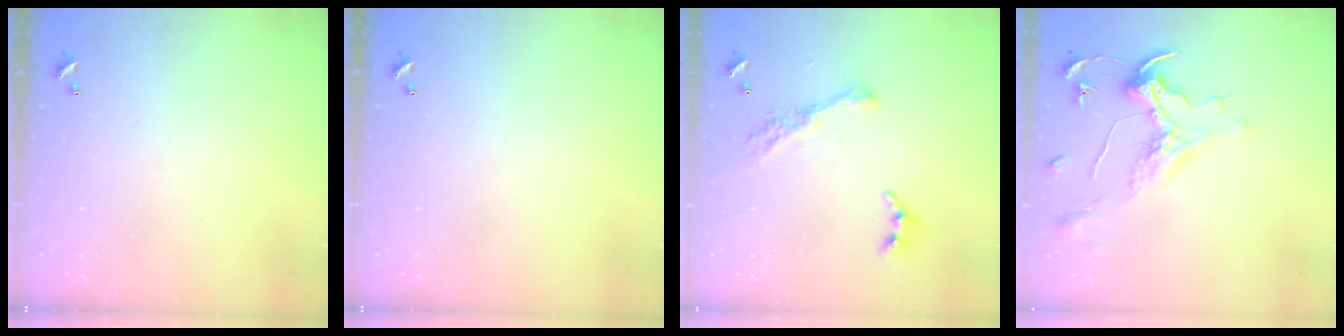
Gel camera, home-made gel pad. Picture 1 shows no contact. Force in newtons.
{"total": 0.0}
{"total": 9.9, "press": 9.9, "slide": 0.5}
{"total": 1.6, "press": 1.4, "slide": 0.7}